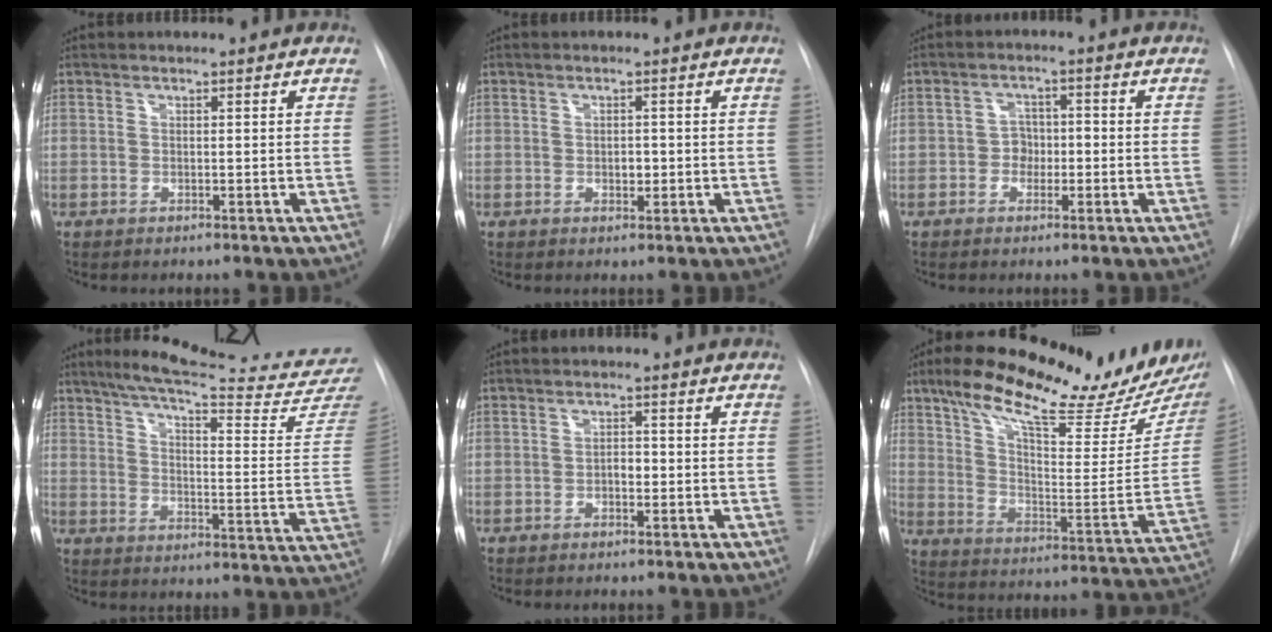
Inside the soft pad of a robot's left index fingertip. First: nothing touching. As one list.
[{"total": 1.6, "force": [-0.2, 1.1, 1.2], "torque": [-0.017, 0.001, -0.002]}, {"total": 3.0, "force": [-0.9, 2.4, 1.6], "torque": [-0.019, 0.011, -0.017]}, {"total": 26.6, "force": [24.5, 0.2, 10.4], "torque": [-0.157, -0.105, 0.304]}, {"total": 1.9, "force": [-0.5, 1.1, 1.5], "torque": [-0.019, 0.006, -0.009]}, {"total": 25.5, "force": [19.0, 5.1, 16.3], "torque": [-0.255, -0.018, 0.270]}]